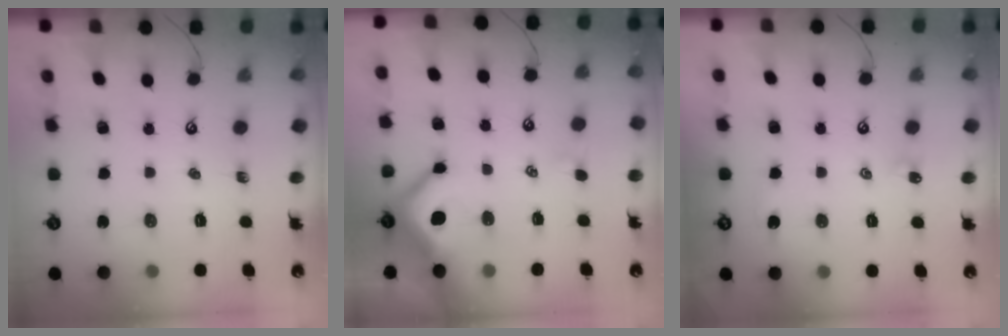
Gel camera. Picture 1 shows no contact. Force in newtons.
{"total": 8.1, "press": 7.9, "slide": 1.5}
{"total": 2.2, "press": 2.2, "slide": 0.4}